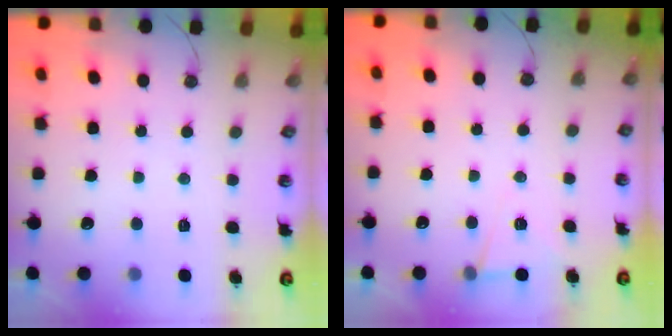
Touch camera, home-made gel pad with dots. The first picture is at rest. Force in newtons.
{"total": 6.3, "press": 4.4, "slide": 4.6}